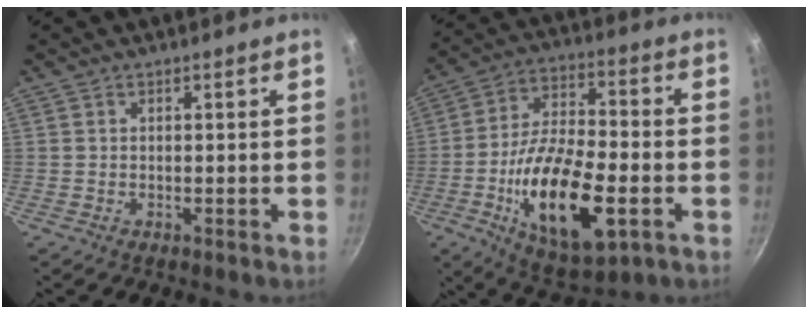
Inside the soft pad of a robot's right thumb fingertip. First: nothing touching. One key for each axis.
{"total": 21.5, "fx": -6.3, "fy": 9.5, "fz": 18.2, "tx": -0.308, "ty": 0.022, "tz": -0.104}